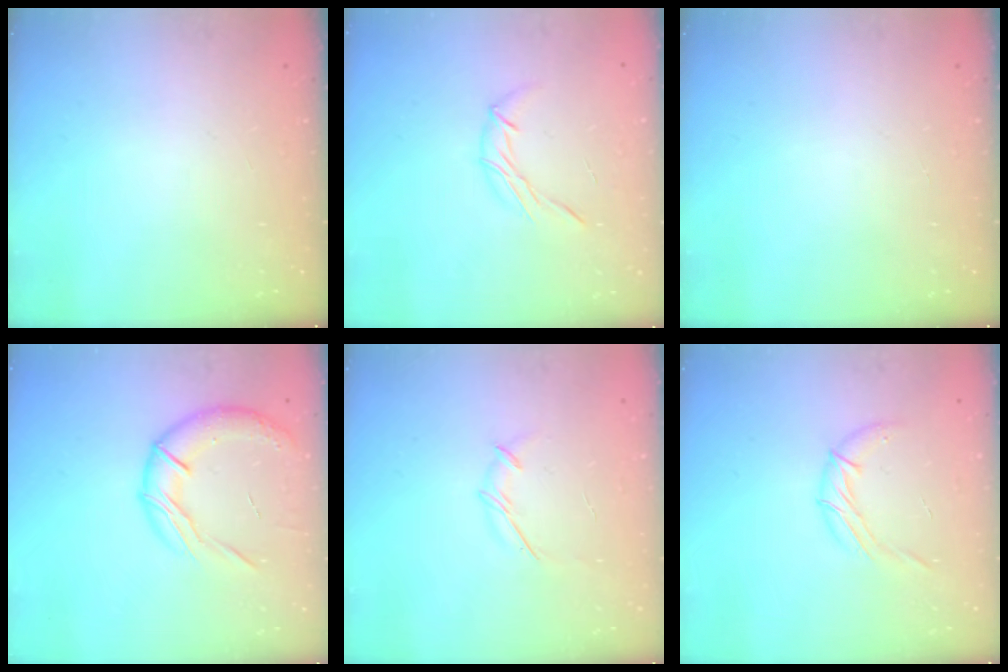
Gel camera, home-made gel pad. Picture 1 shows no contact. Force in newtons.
{"total": 6.0, "press": 6.0, "slide": 0.3}
{"total": 0.0}
{"total": 15.2, "press": 15.0, "slide": 2.3}
{"total": 4.1, "press": 4.0, "slide": 0.9}
{"total": 7.9, "press": 7.8, "slide": 0.3}